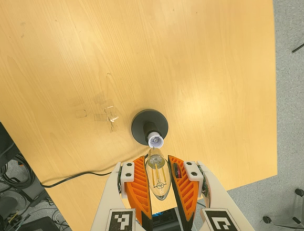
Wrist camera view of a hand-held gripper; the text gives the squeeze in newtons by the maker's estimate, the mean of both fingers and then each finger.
{"total": 12.8, "left": 13.2, "right": 12.4}